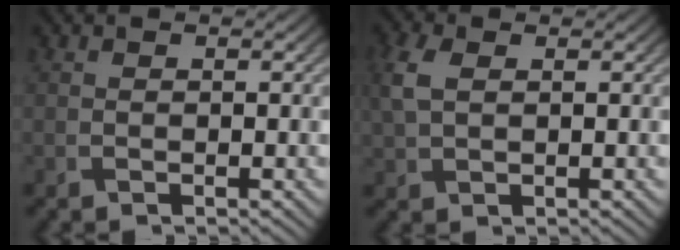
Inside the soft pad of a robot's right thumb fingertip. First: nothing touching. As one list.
[{"total": 3.8, "force": [1.0, 2.4, 2.8], "torque": [-0.084, 0.005, 0.020]}]